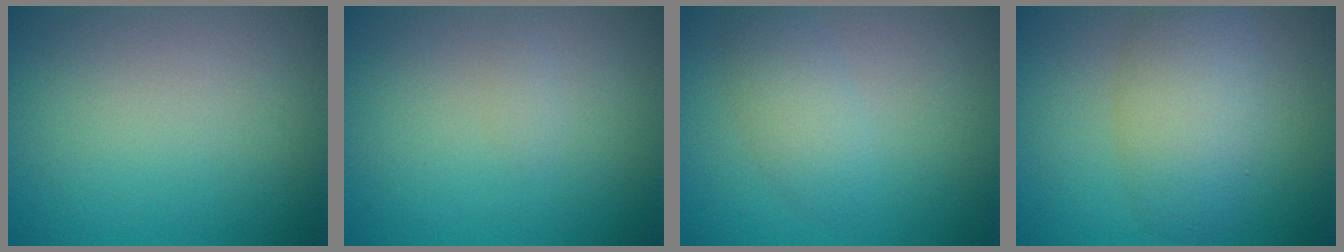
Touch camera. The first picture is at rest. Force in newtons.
{"total": 0.5, "press": 0.5, "slide": 0.0}
{"total": 2.5, "press": 2.5, "slide": 0.0}
{"total": 5.5, "press": 5.5, "slide": 0.1}